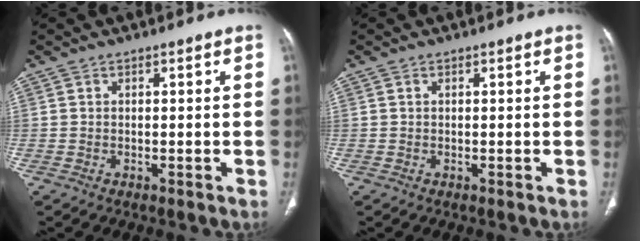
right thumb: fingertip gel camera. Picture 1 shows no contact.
{"total": 0.0}